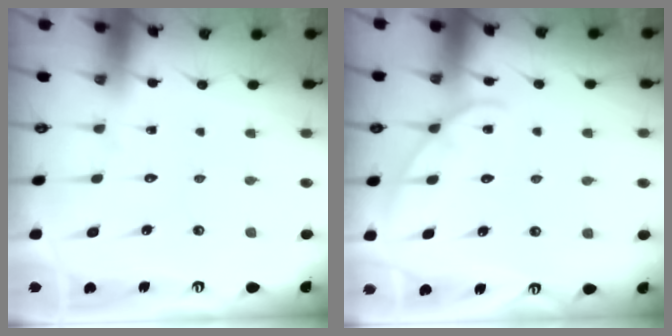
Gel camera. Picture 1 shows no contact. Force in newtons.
{"total": 4.9, "press": 4.9, "slide": 0.4}